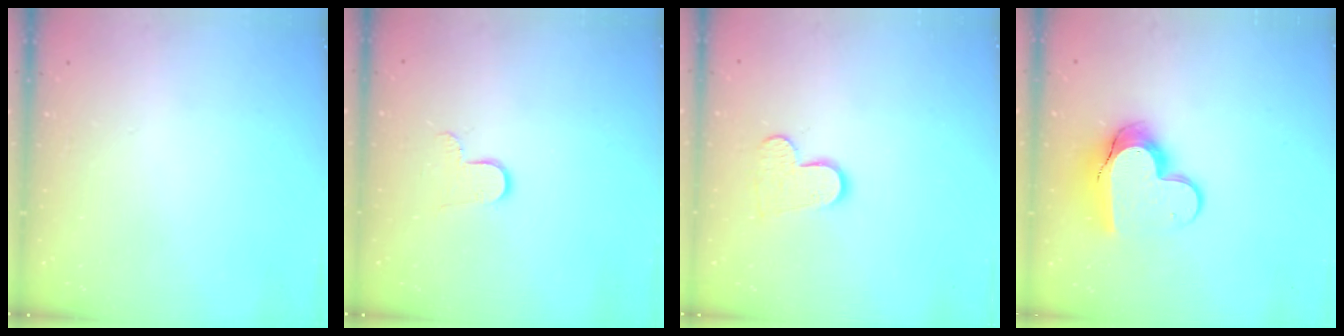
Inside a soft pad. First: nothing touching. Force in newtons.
{"total": 6.5, "press": 6.4, "slide": 0.6}
{"total": 8.9, "press": 8.9, "slide": 0.7}
{"total": 11.8, "press": 11.8, "slide": 1.0}